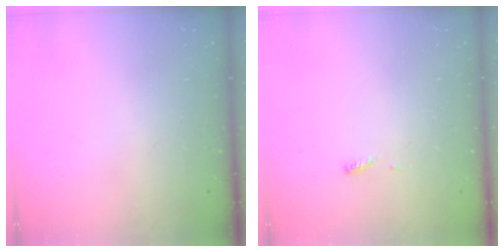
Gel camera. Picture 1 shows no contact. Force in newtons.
{"total": 3.9, "press": 3.9, "slide": 0.5}